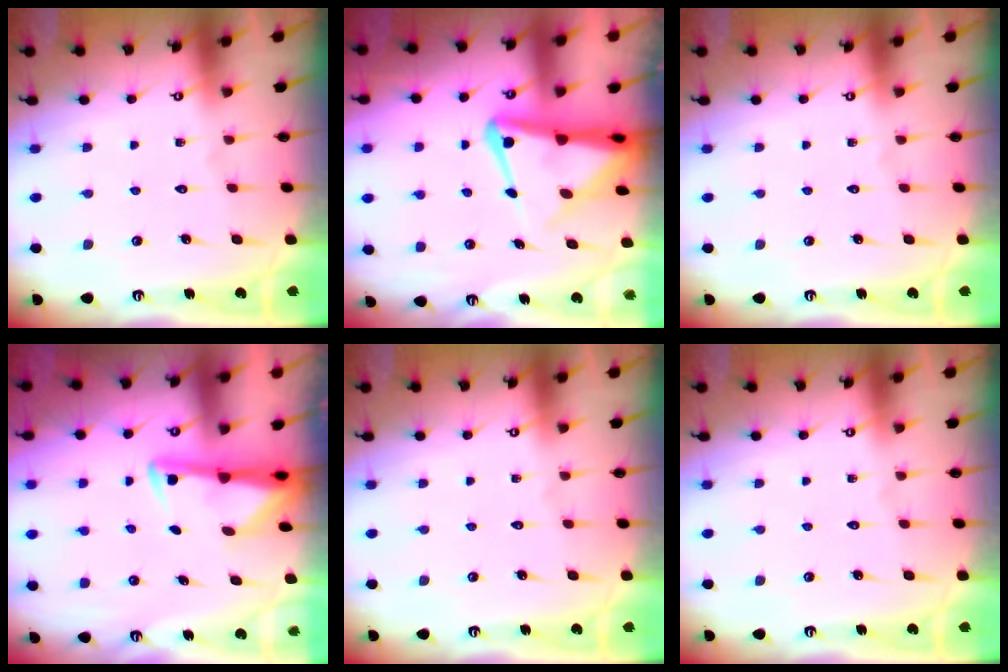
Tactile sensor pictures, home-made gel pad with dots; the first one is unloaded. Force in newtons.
{"total": 9.0, "press": 9.0, "slide": 1.0}
{"total": 0.0}
{"total": 2.9, "press": 2.9, "slide": 0.5}
{"total": 0.0}
{"total": 0.0}